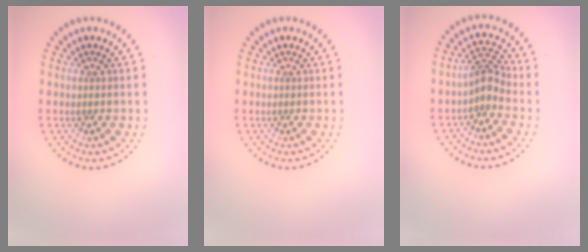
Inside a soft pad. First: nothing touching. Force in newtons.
{"total": 0.0}
{"total": 2.4, "press": 1.8, "slide": 1.6}